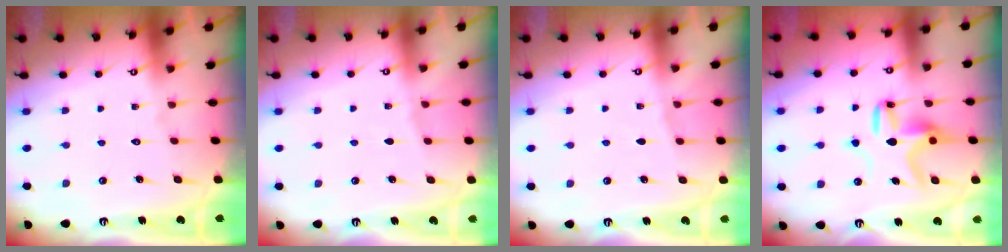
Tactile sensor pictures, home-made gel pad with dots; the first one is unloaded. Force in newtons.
{"total": 1.8, "press": 1.8, "slide": 0.3}
{"total": 2.2, "press": 2.2, "slide": 0.4}
{"total": 10.0, "press": 10.0, "slide": 0.4}